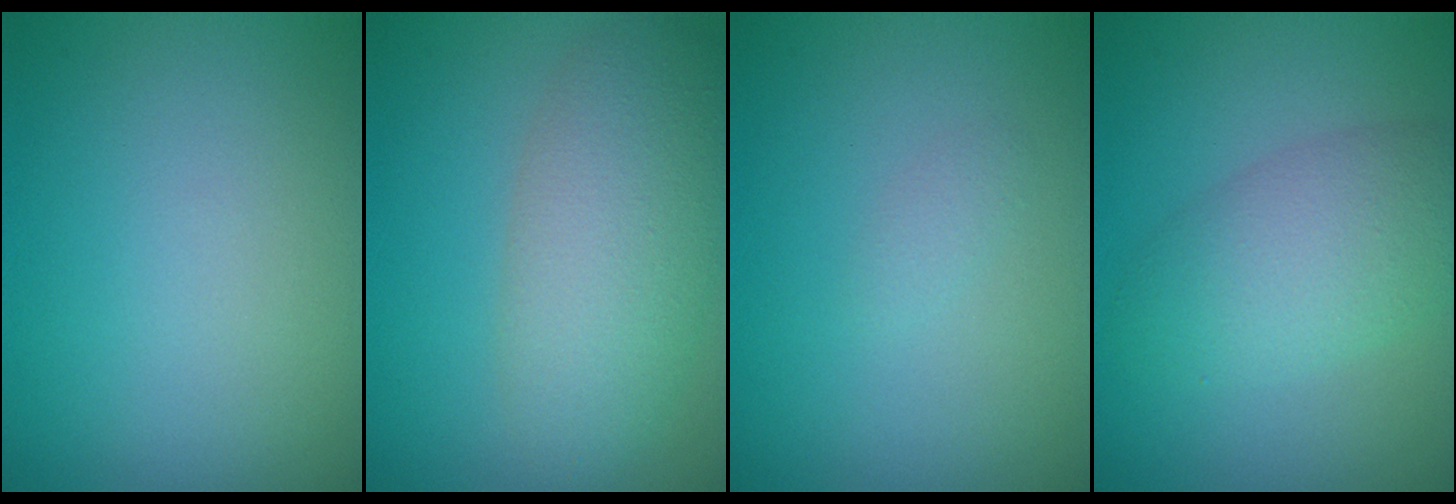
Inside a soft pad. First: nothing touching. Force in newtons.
{"total": 5.8, "press": 5.8, "slide": 0.1}
{"total": 0.6, "press": 0.6, "slide": 0.0}
{"total": 4.6, "press": 4.6, "slide": 0.1}